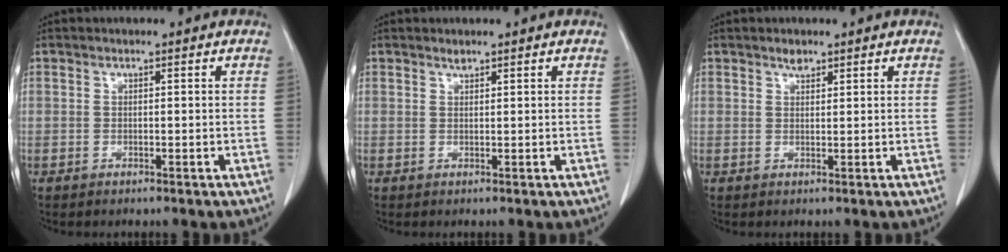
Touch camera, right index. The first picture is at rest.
{"total": 0.6, "force": [0.6, 0.1, 0.1], "torque": [-0.006, -0.004, 0.012]}
{"total": 1.3, "force": [1.0, 0.6, 0.4], "torque": [-0.009, -0.002, 0.017]}